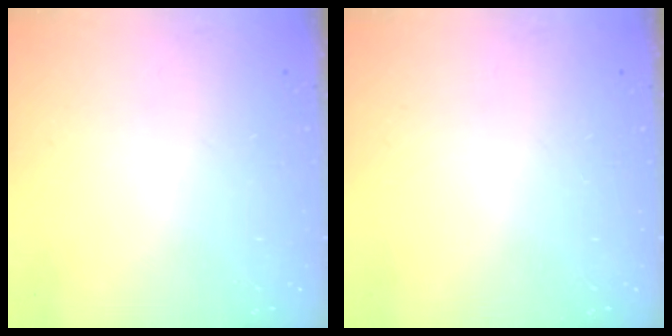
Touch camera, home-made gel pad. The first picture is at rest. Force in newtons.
{"total": 0.0}